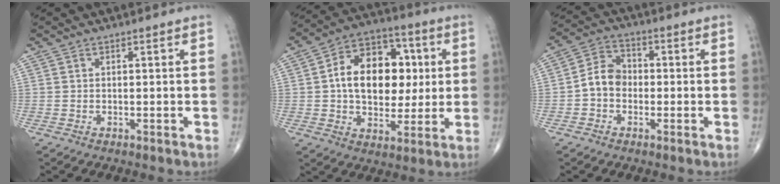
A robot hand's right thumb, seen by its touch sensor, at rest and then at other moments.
{"total": 17.6, "force": [1.9, 12.0, 12.7], "torque": [-0.160, 0.019, 0.027]}
{"total": 6.4, "force": [-1.2, 5.0, 3.7], "torque": [-0.051, 0.026, -0.037]}